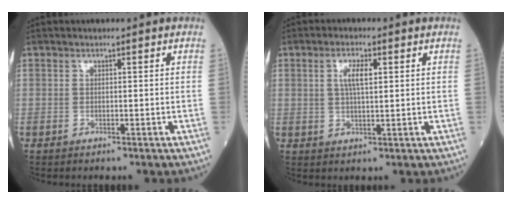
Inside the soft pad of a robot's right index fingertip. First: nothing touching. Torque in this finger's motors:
{"motor_torque": [0.64, 0.34, 0.36, 0.09]}